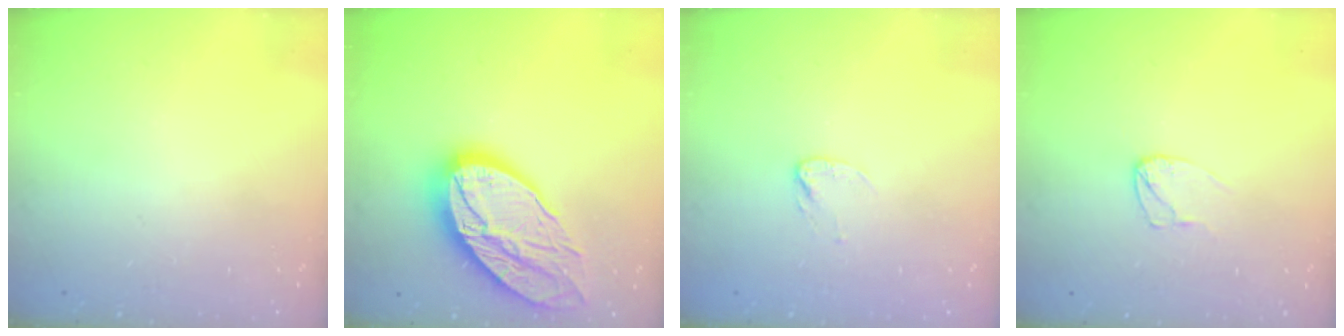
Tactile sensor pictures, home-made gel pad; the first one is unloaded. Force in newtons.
{"total": 21.2, "press": 21.1, "slide": 2.0}
{"total": 2.7, "press": 2.7, "slide": 0.2}
{"total": 4.8, "press": 4.8, "slide": 0.3}